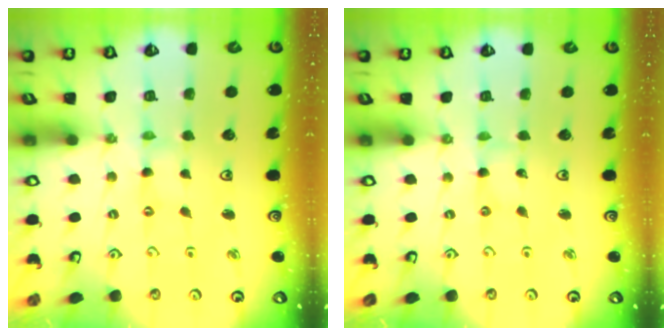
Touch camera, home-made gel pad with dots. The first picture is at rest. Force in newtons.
{"total": 0.0}